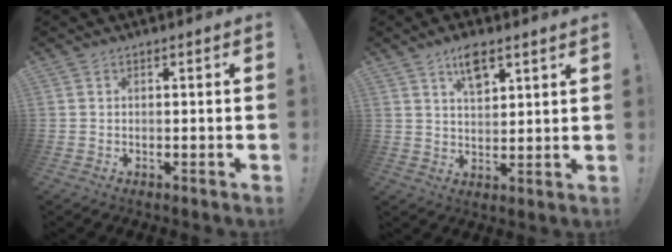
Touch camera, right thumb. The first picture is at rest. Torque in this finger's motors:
{"motor_torque": [0.01, 0.02, 0.26, 0.42, 0.19]}